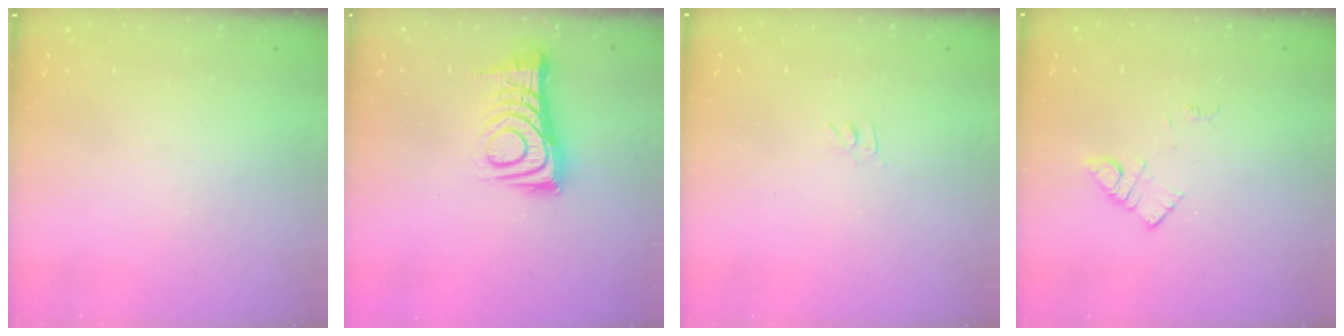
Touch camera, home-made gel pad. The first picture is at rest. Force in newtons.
{"total": 12.2, "press": 12.1, "slide": 0.9}
{"total": 2.8, "press": 2.8, "slide": 0.4}
{"total": 5.8, "press": 5.8, "slide": 0.6}